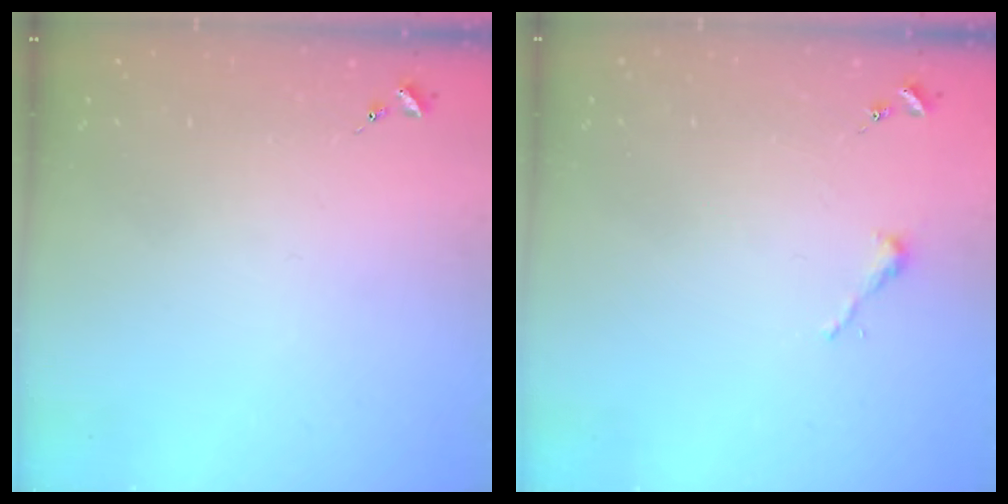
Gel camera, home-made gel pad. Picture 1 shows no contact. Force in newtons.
{"total": 2.5, "press": 2.5, "slide": 0.2}